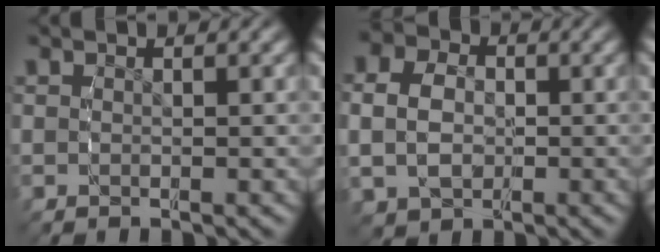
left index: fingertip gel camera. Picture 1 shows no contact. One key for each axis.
{"total": 5.3, "fx": 0.1, "fy": 4.4, "fz": 3.0, "tx": -0.062, "ty": -0.012, "tz": 0.004}